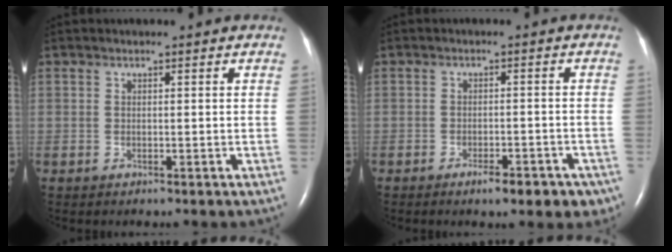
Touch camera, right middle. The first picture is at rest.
{"total": 5.9, "force": [-4.1, 2.0, 3.8], "torque": [-0.038, 0.001, -0.052]}